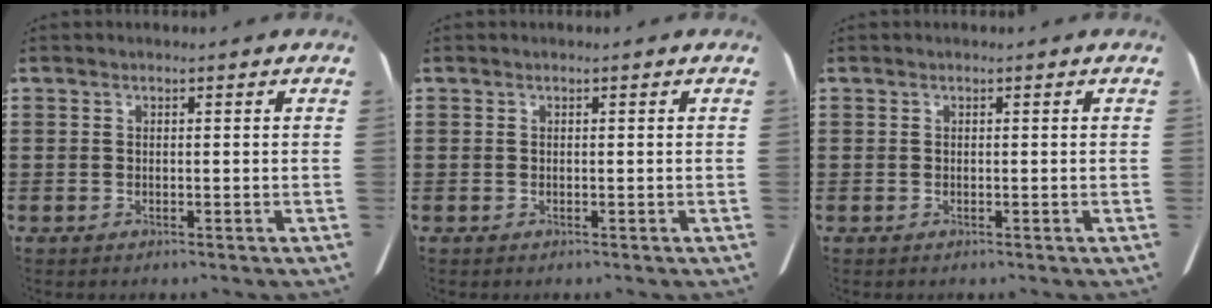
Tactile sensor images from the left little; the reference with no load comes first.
{"total": 0.0}
{"total": 0.0}